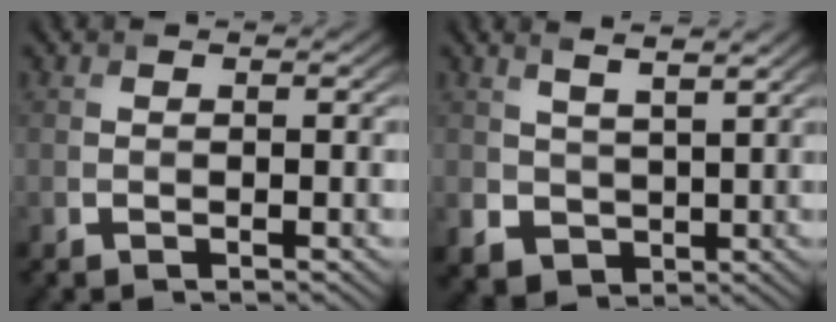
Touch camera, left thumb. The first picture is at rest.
{"total": 4.1, "force": [1.9, 2.7, 2.5], "torque": [-0.068, -0.011, 0.043]}